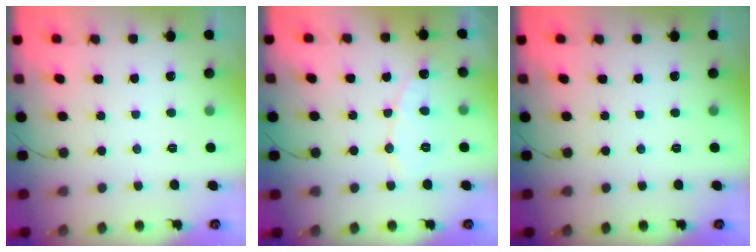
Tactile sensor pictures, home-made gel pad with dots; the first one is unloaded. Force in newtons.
{"total": 6.6, "press": 6.6, "slide": 0.5}
{"total": 0.0}